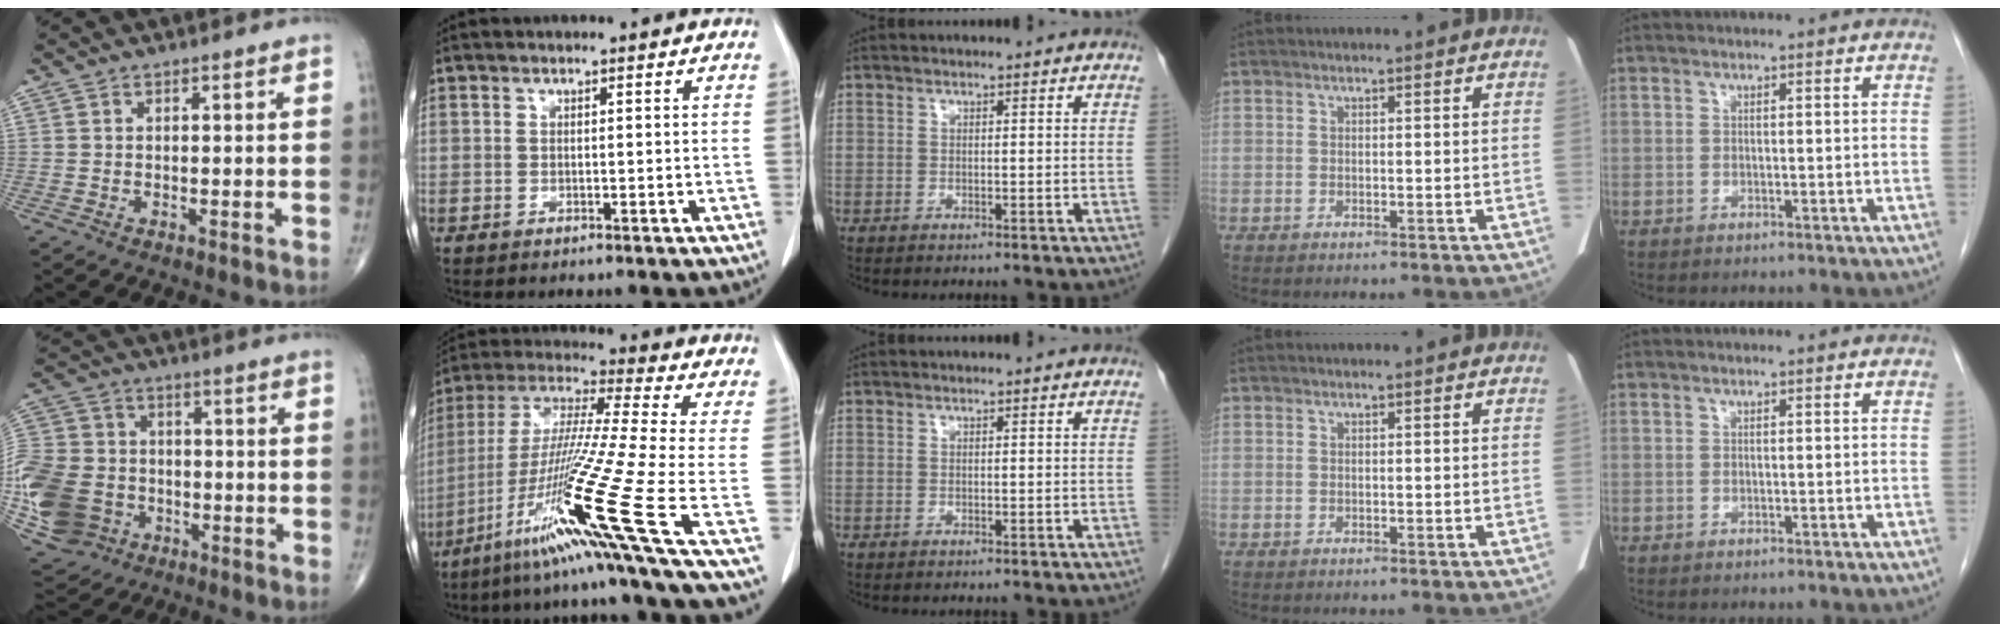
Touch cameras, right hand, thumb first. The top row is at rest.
{"thumb": {"total": 22.0, "force": [-5.9, 17.8, 11.6], "torque": [-0.274, 0.019, -0.102]}, "index": {"total": 20.5, "force": [-10.3, -3.7, 17.4], "torque": [-0.344, -0.038, -0.194]}}